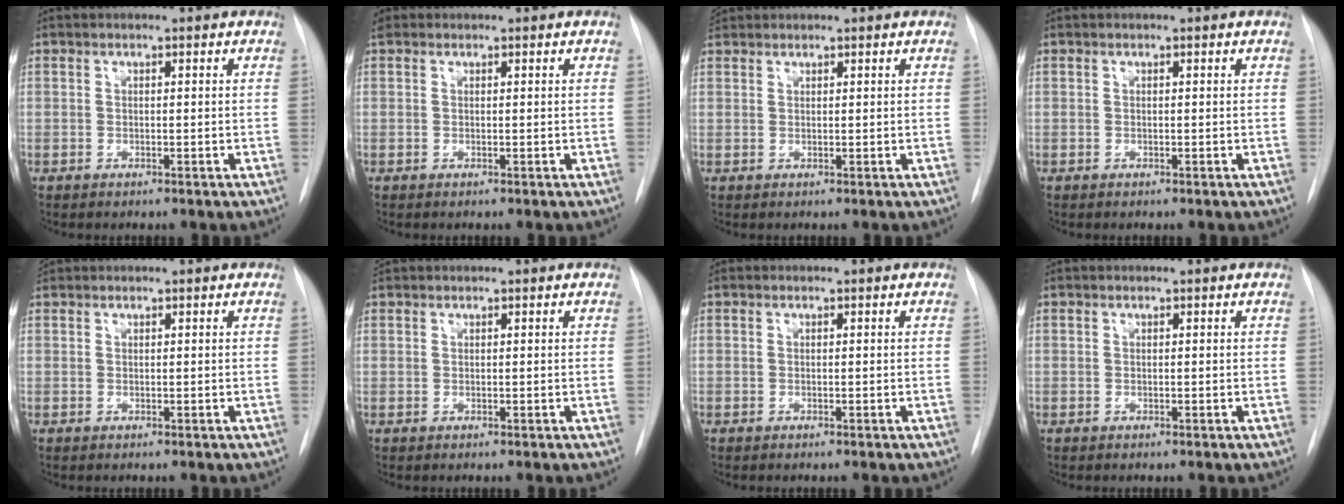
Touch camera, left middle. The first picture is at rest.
{"total": 1.2, "force": [0.7, 0.9, 0.2], "torque": [-0.005, 0.018, 0.011]}
{"total": 1.8, "force": [1.6, 0.9, -0.1], "torque": [0.004, 0.013, 0.028]}
{"total": 0.0}
{"total": 1.0, "force": [0.9, 0.5, -0.1], "torque": [-0.001, 0.013, 0.016]}
{"total": 0.8, "force": [0.7, 0.5, -0.1], "torque": [0.003, 0.009, 0.011]}
{"total": 0.0}
{"total": 0.0}